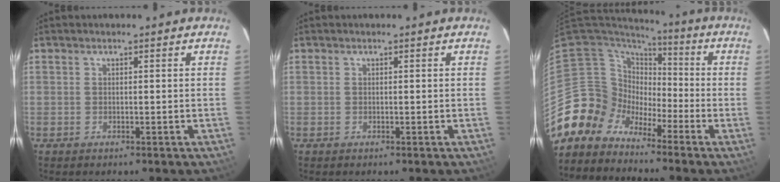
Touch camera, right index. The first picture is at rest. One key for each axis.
{"total": 0.0}
{"total": 8.3, "fx": -5.5, "fy": 6.2, "fz": -0.5, "tx": -0.004, "ty": 0.042, "tz": -0.126}